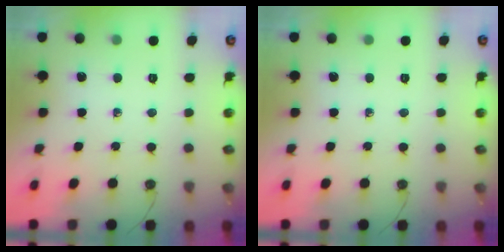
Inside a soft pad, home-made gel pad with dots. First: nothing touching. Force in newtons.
{"total": 0.0}